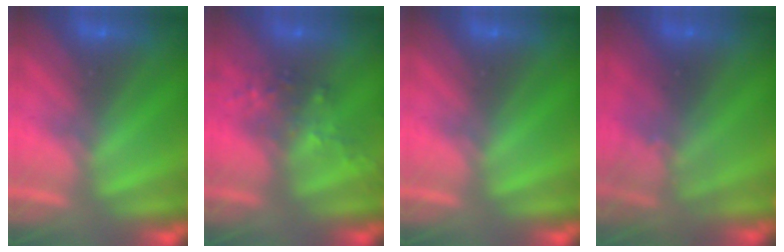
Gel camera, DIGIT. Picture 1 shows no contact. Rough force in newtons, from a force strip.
{"total": 2.6}
{"total": 0.0}
{"total": 2.9}